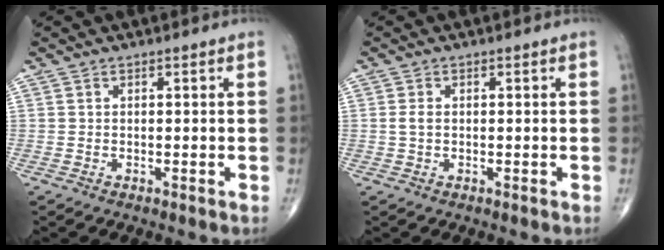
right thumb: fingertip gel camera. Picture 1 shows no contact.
{"total": 1.4, "force": [0.0, 0.9, 1.1], "torque": [-0.025, 0.002, 0.000]}